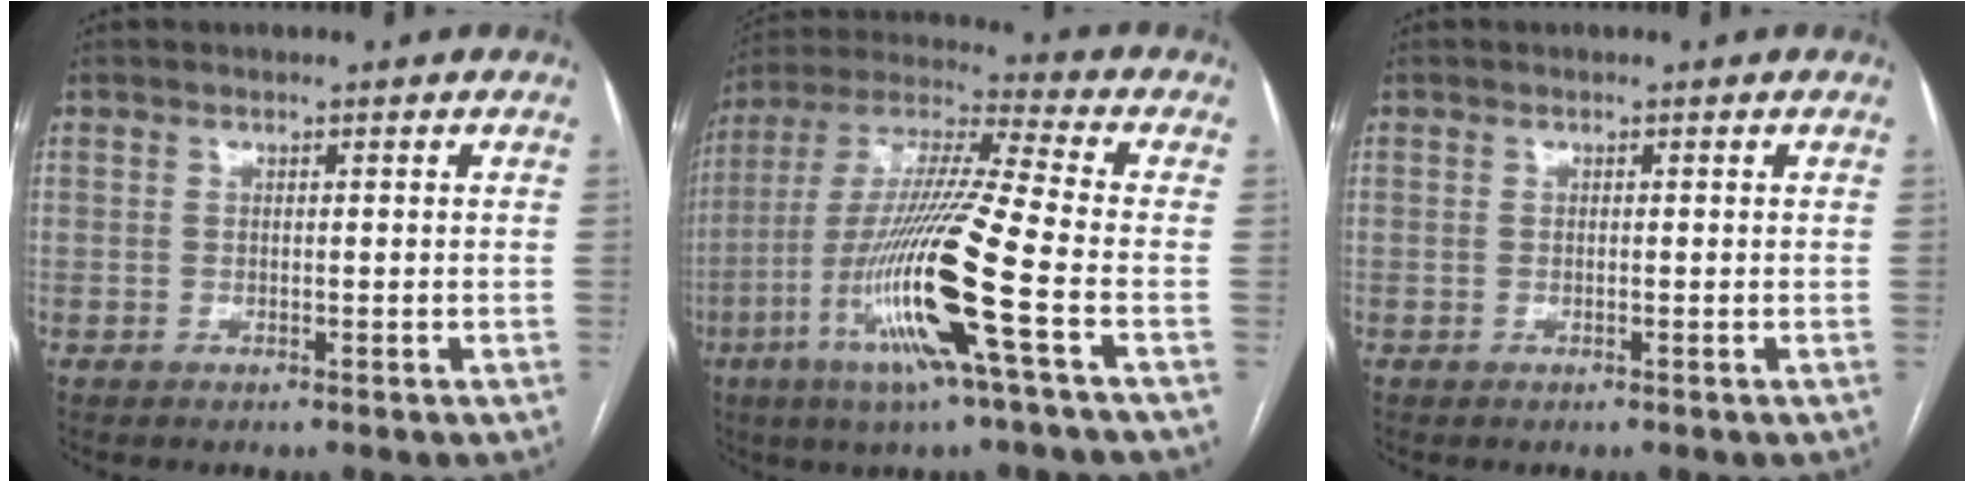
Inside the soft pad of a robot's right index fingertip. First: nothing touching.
{"total": 18.3, "force": [-6.2, -0.6, 17.2], "torque": [-0.352, -0.019, -0.126]}
{"total": 0.0}